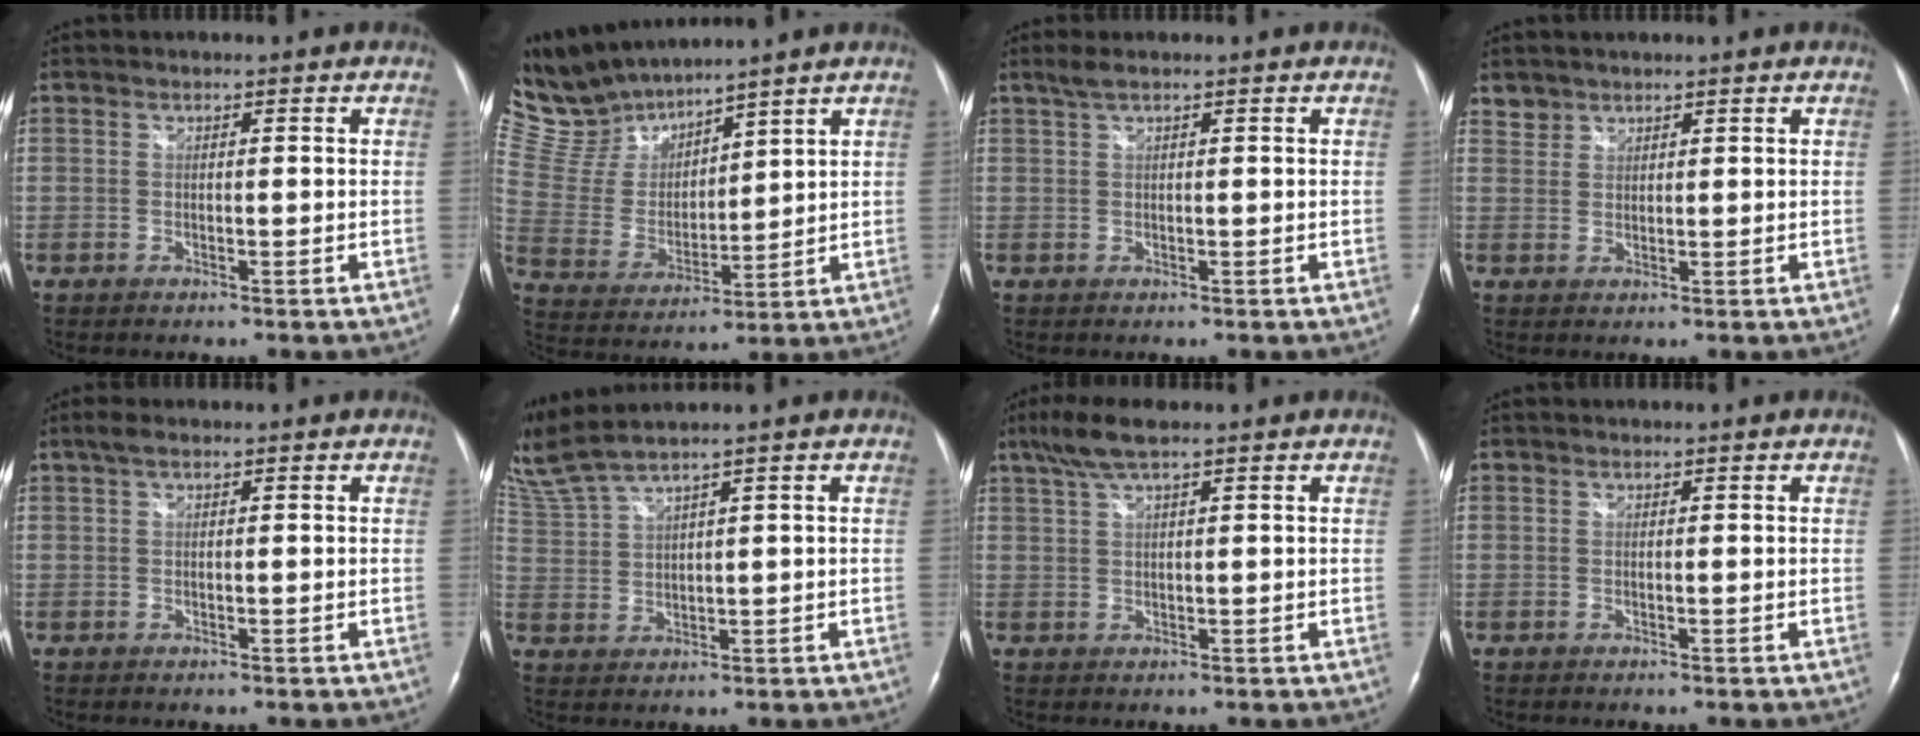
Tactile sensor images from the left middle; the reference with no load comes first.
{"total": 10.2, "force": [10.0, 1.2, 1.2], "torque": [-0.052, 0.009, 0.225]}
{"total": 1.7, "force": [1.2, 0.1, 1.2], "torque": [-0.033, 0.015, 0.026]}
{"total": 2.0, "force": [1.7, 1.1, -0.4], "torque": [0.012, 0.008, 0.029]}
{"total": 1.7, "force": [1.1, 0.5, 1.2], "torque": [-0.027, 0.021, 0.017]}
{"total": 6.7, "force": [5.8, -1.2, 3.2], "torque": [-0.086, 0.012, 0.129]}
{"total": 4.9, "force": [3.4, 0.5, 3.6], "torque": [-0.082, 0.021, 0.066]}
{"total": 0.0}